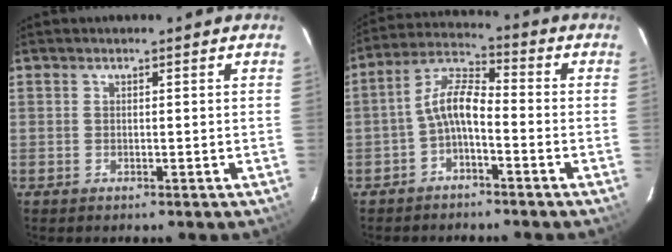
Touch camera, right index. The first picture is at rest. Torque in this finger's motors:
{"motor_torque": [1.40, -0.40, 0.60, 0.14]}